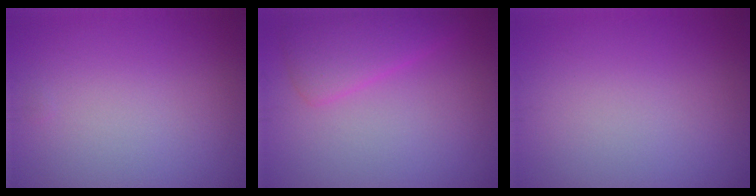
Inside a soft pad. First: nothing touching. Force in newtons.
{"total": 3.5, "press": 3.5, "slide": 0.1}
{"total": 0.0}